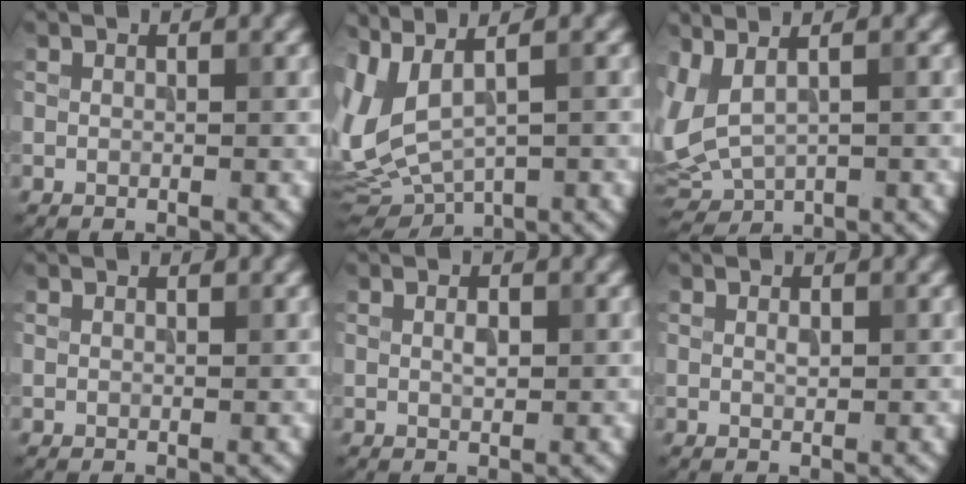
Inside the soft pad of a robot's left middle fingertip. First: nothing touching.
{"total": 7.2, "force": [1.7, 3.1, 6.2], "torque": [-0.141, -0.007, 0.055]}
{"total": 3.8, "force": [0.7, 1.9, 3.3], "torque": [-0.087, 0.003, 0.018]}
{"total": 0.0}
{"total": 1.0, "force": [0.2, 0.4, 0.9], "torque": [-0.019, 0.001, 0.004]}
{"total": 0.6, "force": [0.2, 0.3, 0.5], "torque": [-0.011, 0.002, 0.003]}